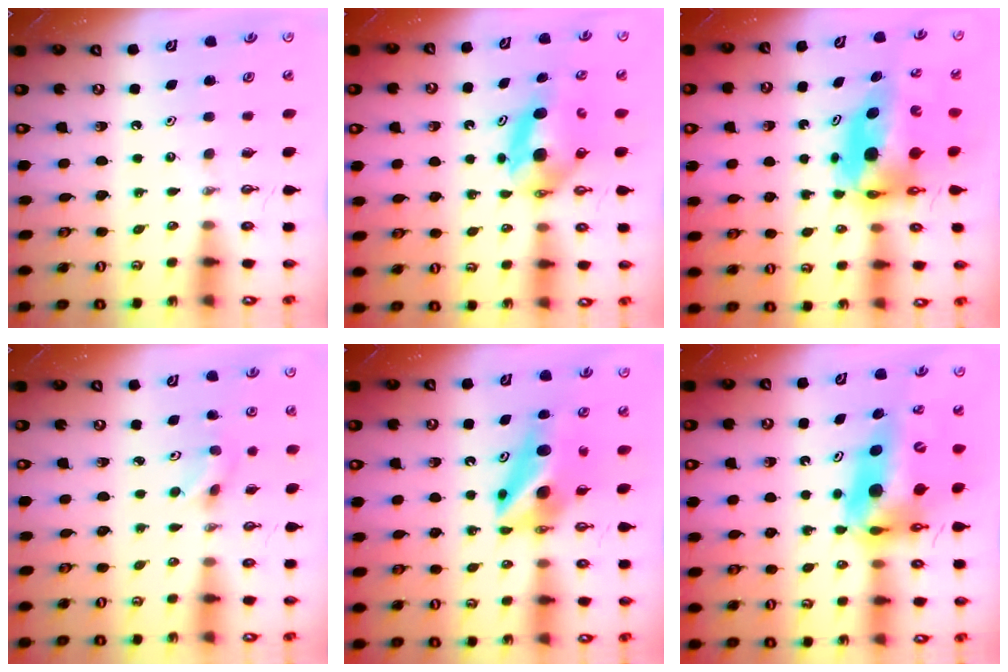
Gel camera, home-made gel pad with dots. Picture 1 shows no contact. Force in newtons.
{"total": 6.9, "press": 5.2, "slide": 4.6}
{"total": 8.3, "press": 8.3, "slide": 0.7}
{"total": 2.2, "press": 2.2, "slide": 0.1}
{"total": 9.3, "press": 9.3, "slide": 1.1}
{"total": 15.7, "press": 15.3, "slide": 3.5}